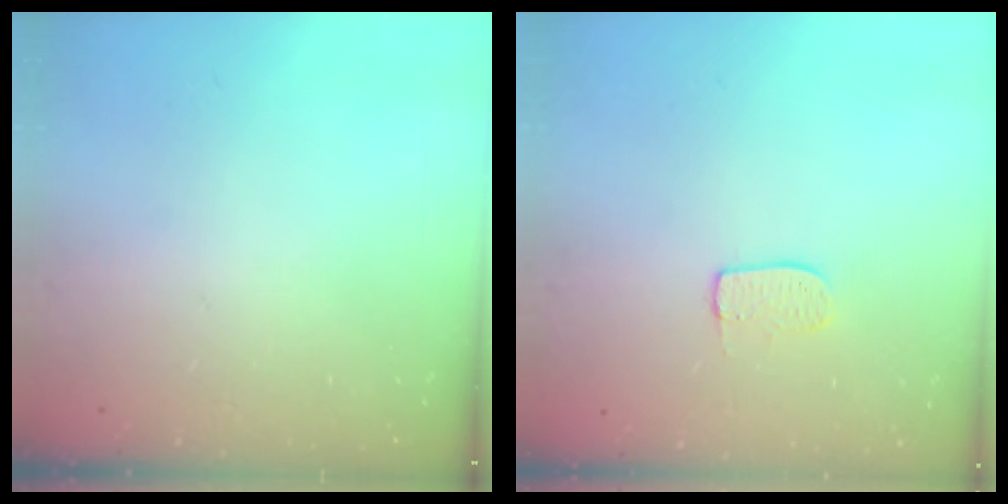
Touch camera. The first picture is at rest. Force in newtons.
{"total": 6.3, "press": 6.3, "slide": 0.1}